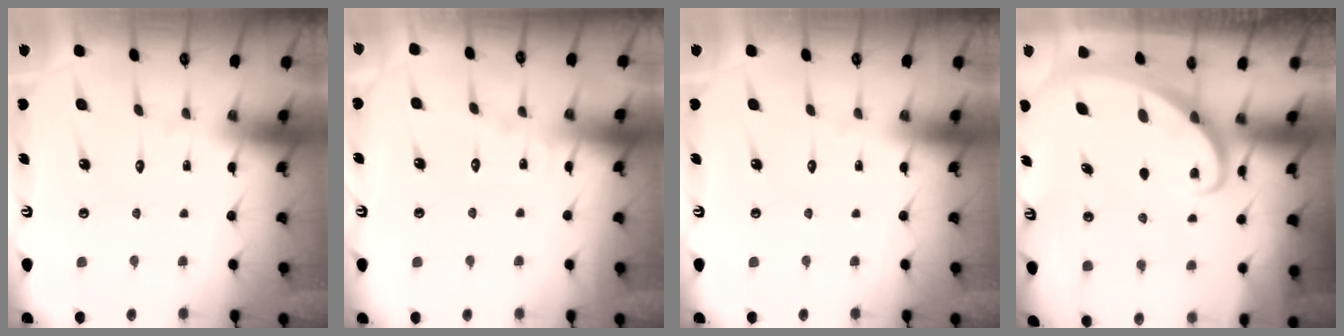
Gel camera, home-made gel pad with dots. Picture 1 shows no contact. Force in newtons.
{"total": 3.5, "press": 3.5, "slide": 0.5}
{"total": 0.0}
{"total": 1.5, "press": 1.5, "slide": 0.1}